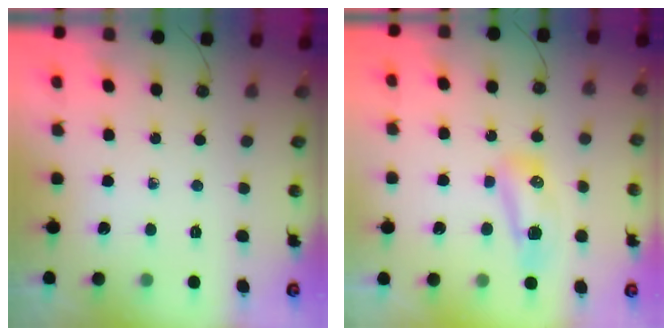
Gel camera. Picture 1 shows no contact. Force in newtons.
{"total": 8.3, "press": 8.1, "slide": 1.5}